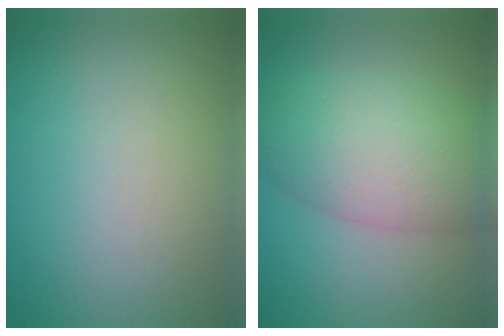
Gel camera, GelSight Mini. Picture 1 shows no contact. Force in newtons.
{"total": 7.4, "press": 7.4, "slide": 0.3}